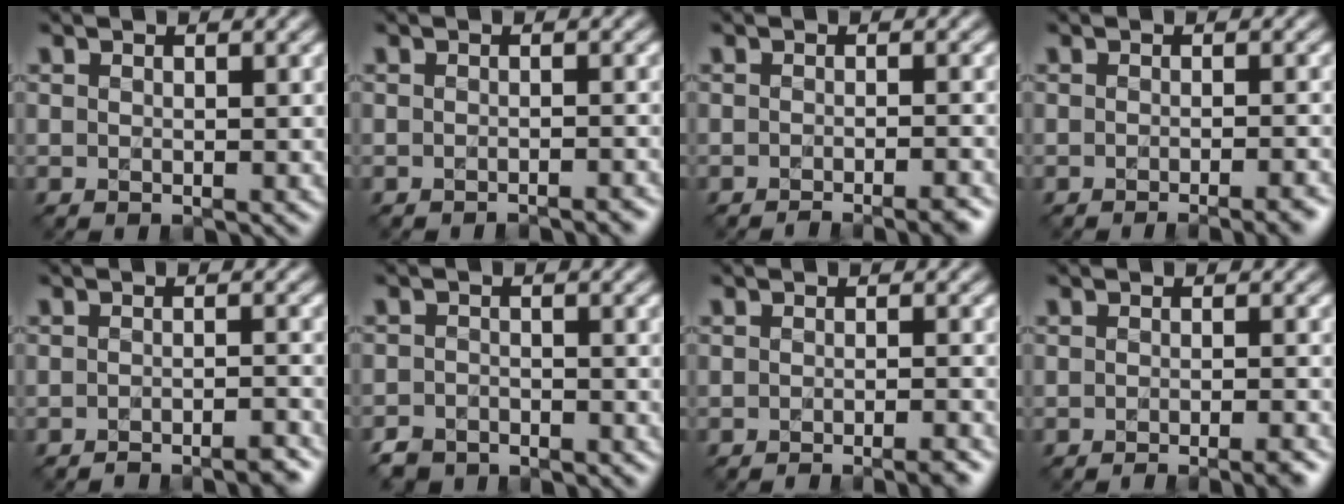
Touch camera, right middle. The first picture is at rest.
{"total": 1.7, "force": [-1.5, 0.2, 0.6], "torque": [0.006, 0.005, -0.020]}
{"total": 3.5, "force": [-2.6, 0.6, 2.2], "torque": [-0.028, 0.004, -0.038]}
{"total": 3.8, "force": [-2.4, 1.0, 2.8], "torque": [-0.024, 0.007, -0.028]}
{"total": 2.7, "force": [-2.5, 0.4, 1.1], "torque": [-0.006, 0.005, -0.037]}
{"total": 2.8, "force": [-2.4, 1.3, 0.5], "torque": [-0.003, -0.002, -0.047]}
{"total": 3.0, "force": [-2.2, 0.5, 2.0], "torque": [-0.021, 0.002, -0.036]}
{"total": 3.4, "force": [-2.3, 0.7, 2.4], "torque": [-0.026, 0.004, -0.035]}